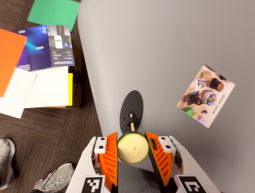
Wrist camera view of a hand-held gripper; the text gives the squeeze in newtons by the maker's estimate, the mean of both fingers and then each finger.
{"total": 9.2, "left": 9.4, "right": 8.9}